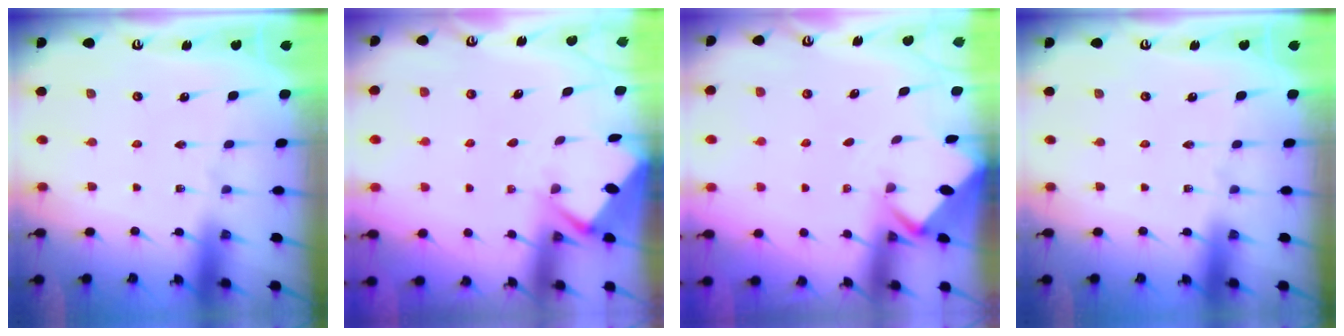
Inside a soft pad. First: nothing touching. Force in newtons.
{"total": 2.6, "press": 2.6, "slide": 0.3}
{"total": 2.0, "press": 2.0, "slide": 0.2}
{"total": 0.0}